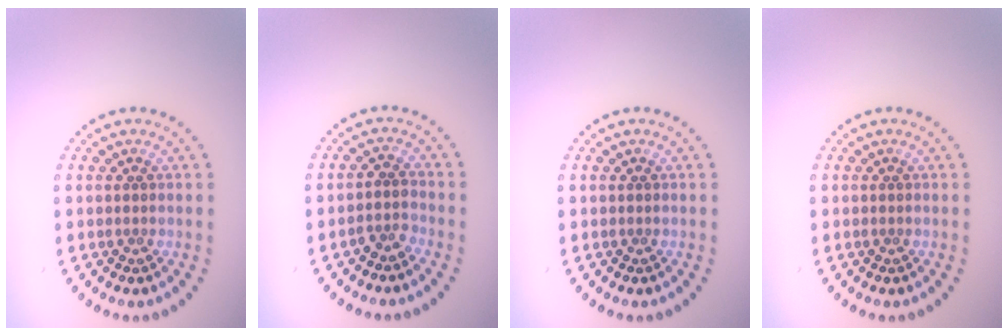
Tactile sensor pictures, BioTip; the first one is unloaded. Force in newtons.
{"total": 1.7, "press": 1.3, "slide": 1.1}
{"total": 0.0}
{"total": 0.0}